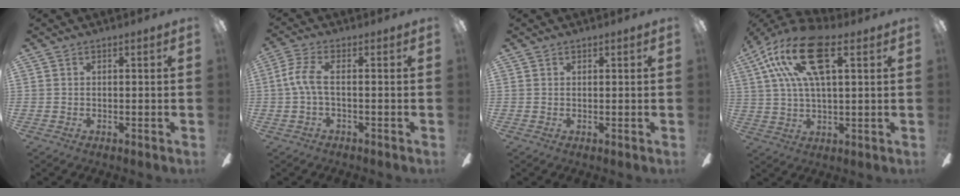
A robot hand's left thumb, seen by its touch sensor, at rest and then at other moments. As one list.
[{"total": 6.3, "force": [-0.2, 2.2, 5.9], "torque": [-0.128, 0.001, -0.007]}, {"total": 0.8, "force": [0.8, 0.3, -0.1], "torque": [0.001, -0.002, 0.015]}, {"total": 19.6, "force": [8.5, 8.1, 15.6], "torque": [-0.305, -0.010, 0.142]}]